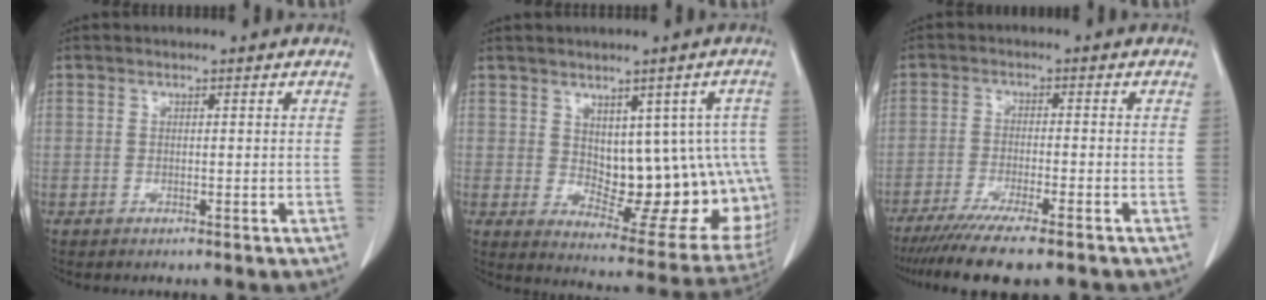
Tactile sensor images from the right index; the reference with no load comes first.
{"total": 15.6, "force": [0.3, 7.9, 13.5], "torque": [-0.128, 0.011, 0.030]}
{"total": 11.5, "force": [-9.3, 0.4, 6.8], "torque": [-0.096, -0.027, -0.144]}